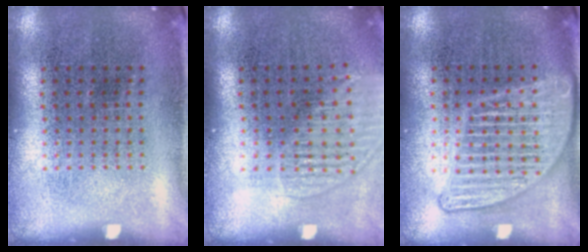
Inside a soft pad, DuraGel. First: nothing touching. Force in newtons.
{"total": 1.4, "press": 1.2, "slide": 0.6}
{"total": 2.1, "press": 2.1, "slide": 0.2}